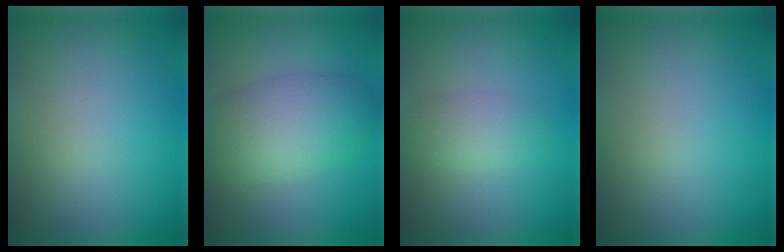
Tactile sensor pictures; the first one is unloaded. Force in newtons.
{"total": 5.4, "press": 5.4, "slide": 0.3}
{"total": 1.9, "press": 1.9, "slide": 0.1}
{"total": 0.0}